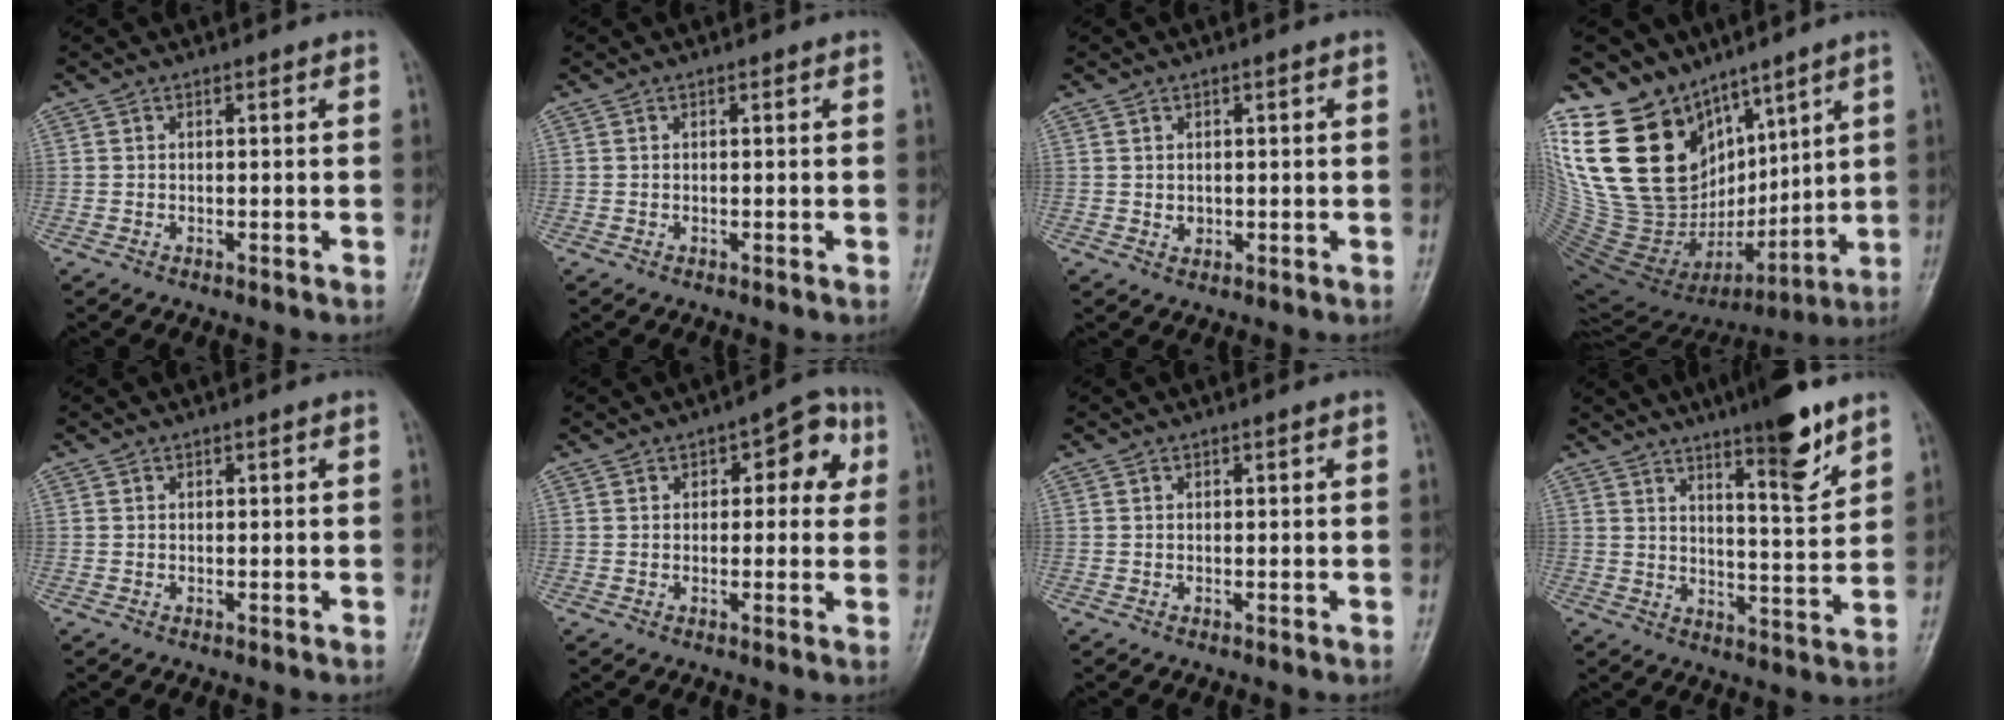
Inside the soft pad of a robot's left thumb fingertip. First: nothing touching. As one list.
[{"total": 0.0}, {"total": 1.5, "force": [0.2, 1.3, 0.7], "torque": [-0.007, -0.001, 0.007]}, {"total": 28.8, "force": [12.1, 18.3, 18.7], "torque": [-0.354, -0.039, 0.252]}, {"total": 0.0}, {"total": 7.8, "force": [2.4, 4.4, 6.0], "torque": [-0.032, 0.009, 0.021]}, {"total": 0.0}, {"total": 11.3, "force": [7.6, 1.8, 8.2], "torque": [-0.109, -0.052, 0.117]}]